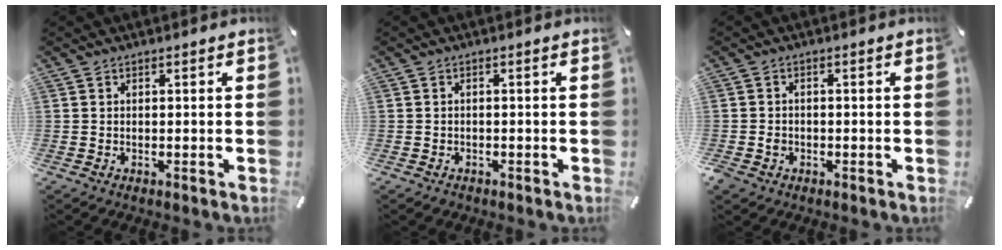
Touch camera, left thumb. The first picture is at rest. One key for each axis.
{"total": 0.9, "fx": -0.7, "fy": 0.6, "fz": 0.2, "tx": -0.005, "ty": 0.003, "tz": -0.017}
{"total": 2.3, "fx": -1.0, "fy": 1.9, "fz": 0.7, "tx": -0.013, "ty": 0.004, "tz": -0.021}